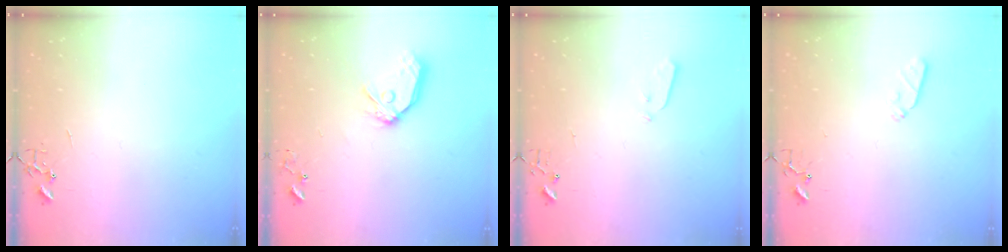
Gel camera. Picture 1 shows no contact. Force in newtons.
{"total": 13.0, "press": 12.9, "slide": 1.6}
{"total": 3.0, "press": 2.9, "slide": 0.3}
{"total": 4.2, "press": 4.1, "slide": 1.0}